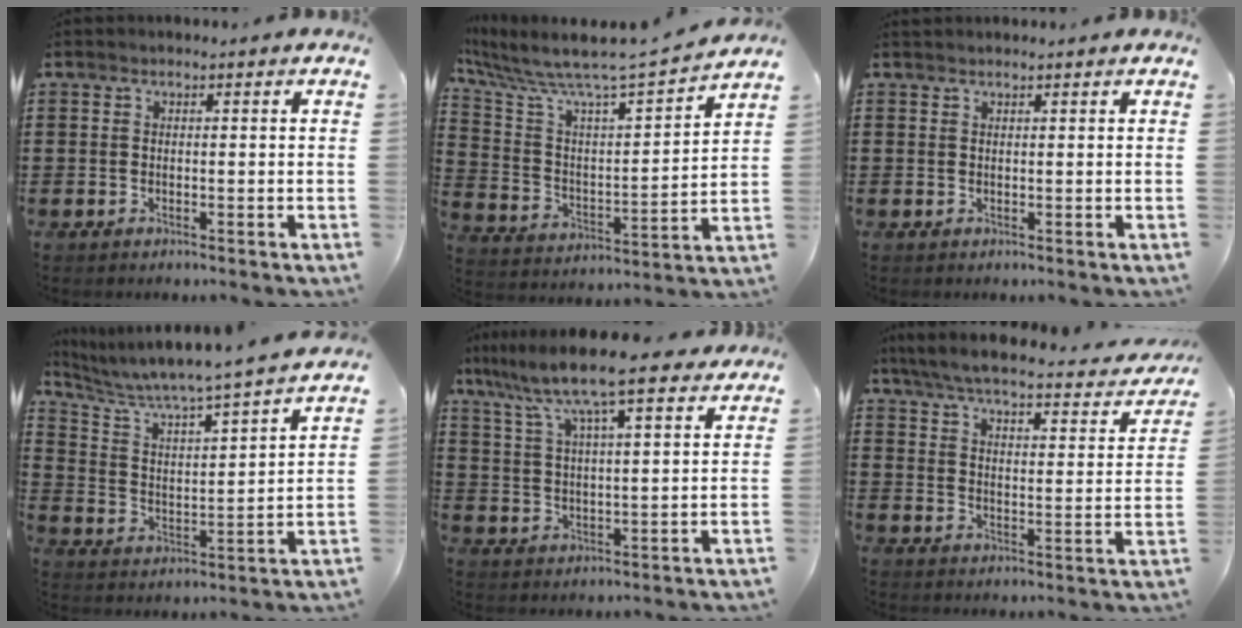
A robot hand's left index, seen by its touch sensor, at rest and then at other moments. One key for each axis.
{"total": 6.5, "fx": 5.9, "fy": 0.0, "fz": 2.8, "tx": -0.089, "ty": -0.062, "tz": 0.088}
{"total": 0.6, "fx": 0.6, "fy": 0.2, "fz": 0.0, "tx": -0.001, "ty": 0.000, "tz": 0.013}
{"total": 5.3, "fx": 4.9, "fy": -0.4, "fz": 2.0, "tx": -0.065, "ty": -0.042, "tz": 0.072}
{"total": 10.0, "fx": 7.8, "fy": 1.0, "fz": 6.2, "tx": -0.146, "ty": -0.026, "tz": 0.133}
{"total": 5.5, "fx": 5.0, "fy": 0.1, "fz": 2.3, "tx": -0.068, "ty": -0.034, "tz": 0.081}